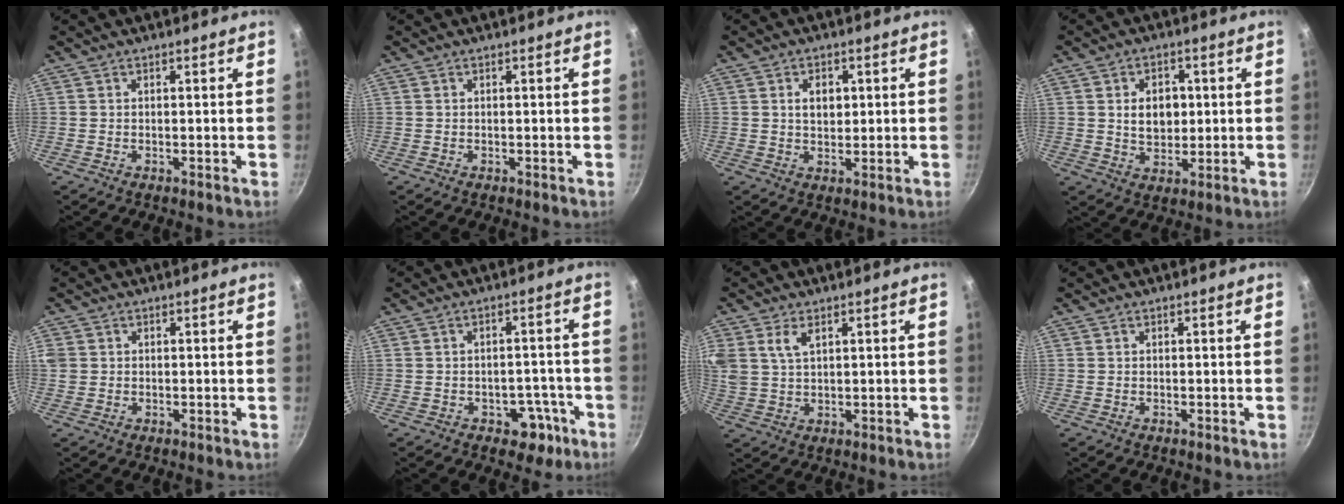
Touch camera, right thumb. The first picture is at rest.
{"total": 0.0}
{"total": 4.3, "force": [1.1, 2.9, 2.9], "torque": [-0.029, -0.005, 0.018]}
{"total": 7.3, "force": [1.1, 5.3, 5.0], "torque": [-0.047, -0.006, 0.021]}
{"total": 2.8, "force": [0.4, 2.5, 1.1], "torque": [-0.024, 0.006, 0.014]}
{"total": 6.0, "force": [-3.2, 4.1, 3.1], "torque": [-0.011, 0.031, -0.038]}
{"total": 6.8, "force": [3.1, 3.9, 4.7], "torque": [-0.106, -0.002, 0.068]}
{"total": 0.0}